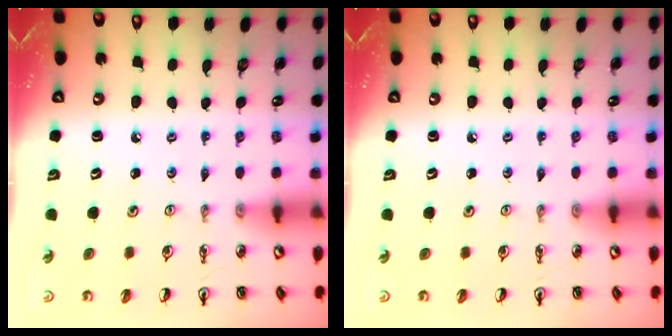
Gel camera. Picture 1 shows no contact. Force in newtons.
{"total": 0.0}